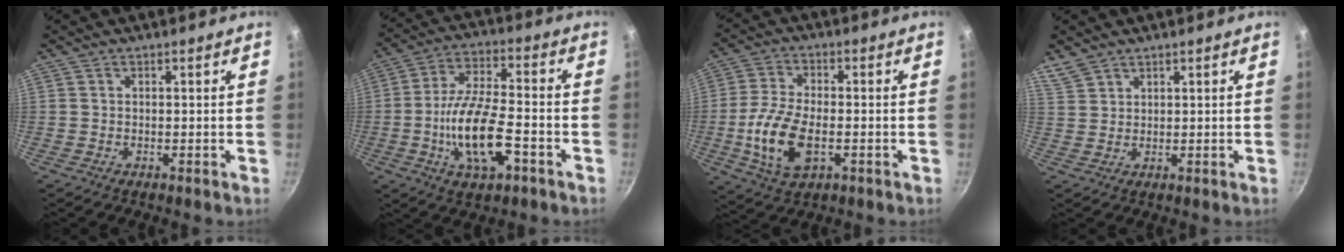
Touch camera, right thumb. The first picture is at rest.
{"total": 15.0, "force": [-4.9, 5.9, 12.9], "torque": [-0.237, 0.025, -0.092]}
{"total": 11.9, "force": [-2.6, 6.2, 9.7], "torque": [-0.198, 0.008, -0.053]}
{"total": 3.4, "force": [2.9, 1.6, 0.7], "torque": [-0.010, 0.002, 0.066]}